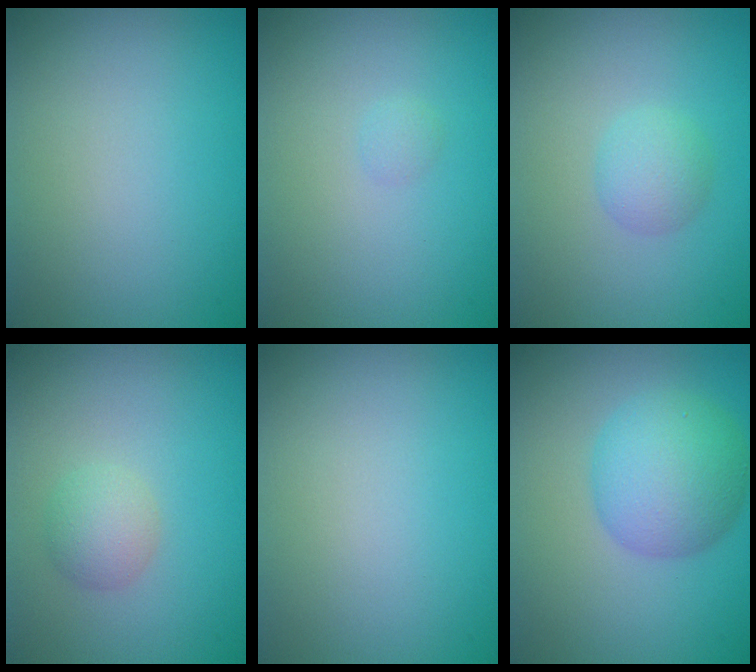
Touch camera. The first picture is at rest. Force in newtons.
{"total": 0.5, "press": 0.5, "slide": 0.0}
{"total": 2.0, "press": 2.0, "slide": 0.0}
{"total": 2.3, "press": 2.3, "slide": 0.0}
{"total": 0.0}
{"total": 5.9, "press": 5.9, "slide": 0.2}